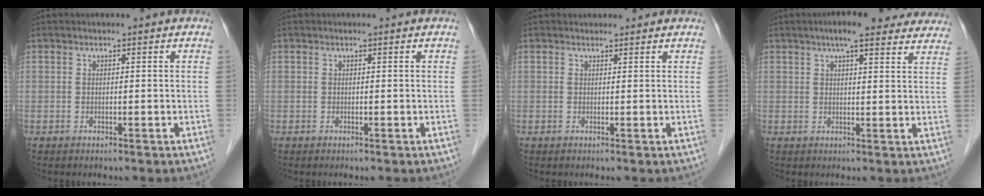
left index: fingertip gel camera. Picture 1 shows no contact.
{"total": 0.0}
{"total": 1.2, "force": [1.1, 0.5, 0.1], "torque": [-0.007, 0.008, 0.013]}
{"total": 13.0, "force": [10.8, 2.8, 6.7], "torque": [-0.076, 0.022, 0.123]}